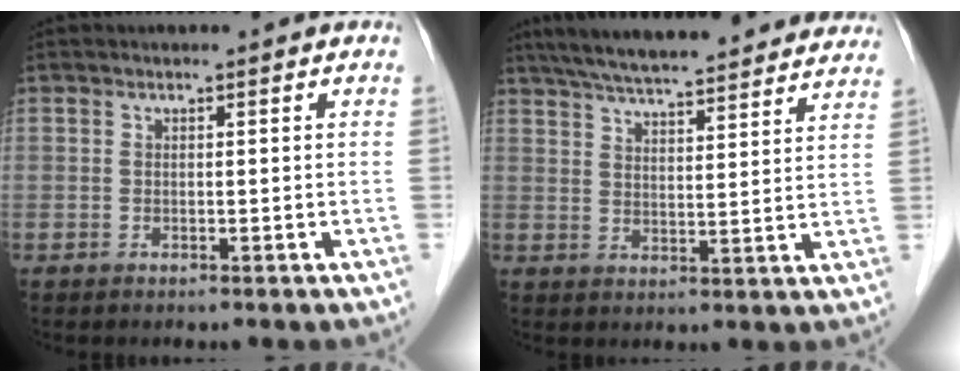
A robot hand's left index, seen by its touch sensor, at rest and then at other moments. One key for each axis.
{"total": 26.6, "fx": 23.8, "fy": 4.1, "fz": 11.2, "tx": -0.184, "ty": 0.008, "tz": 0.307}